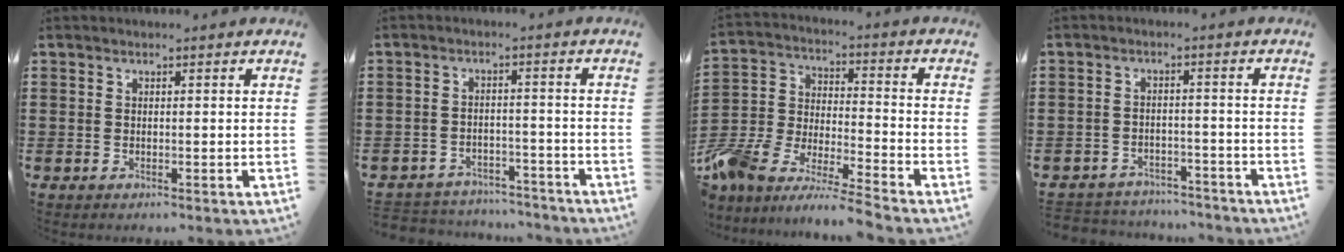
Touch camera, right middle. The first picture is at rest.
{"total": 4.0, "force": [-3.9, 0.5, -0.3], "torque": [-0.002, 0.000, -0.084]}
{"total": 8.6, "force": [-8.4, 0.3, 1.9], "torque": [-0.054, -0.002, -0.175]}
{"total": 3.5, "force": [-3.5, 0.5, -0.3], "torque": [-0.002, -0.002, -0.075]}